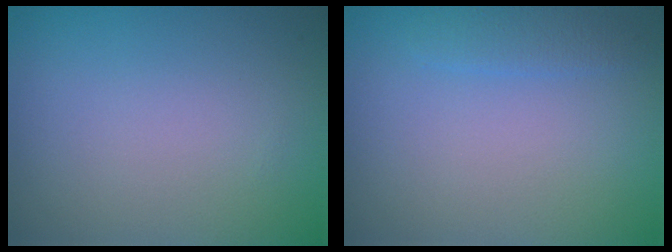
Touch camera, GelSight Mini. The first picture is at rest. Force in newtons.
{"total": 1.3, "press": 1.3, "slide": 0.1}